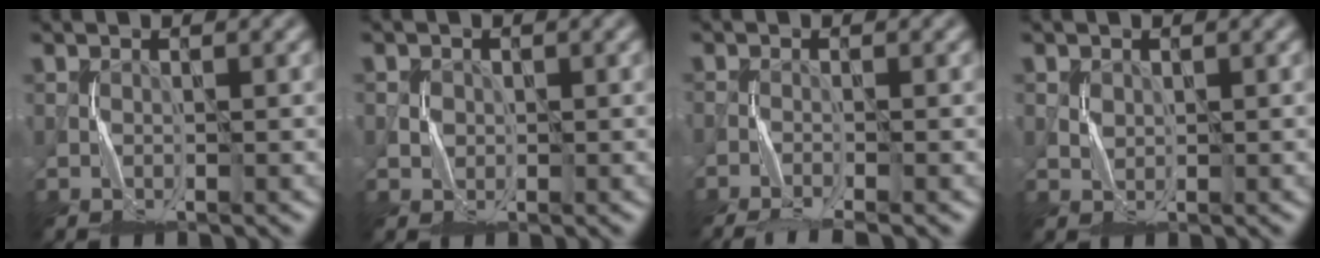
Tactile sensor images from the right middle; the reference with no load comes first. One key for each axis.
{"total": 1.0, "fx": 0.1, "fy": 1.0, "fz": -0.2, "tx": 0.002, "ty": -0.003, "tz": 0.005}
{"total": 3.6, "fx": -3.2, "fy": 0.1, "fz": 1.8, "tx": -0.027, "ty": -0.003, "tz": -0.063}
{"total": 0.6, "fx": 0.3, "fy": 0.5, "fz": -0.1, "tx": 0.000, "ty": -0.002, "tz": 0.010}